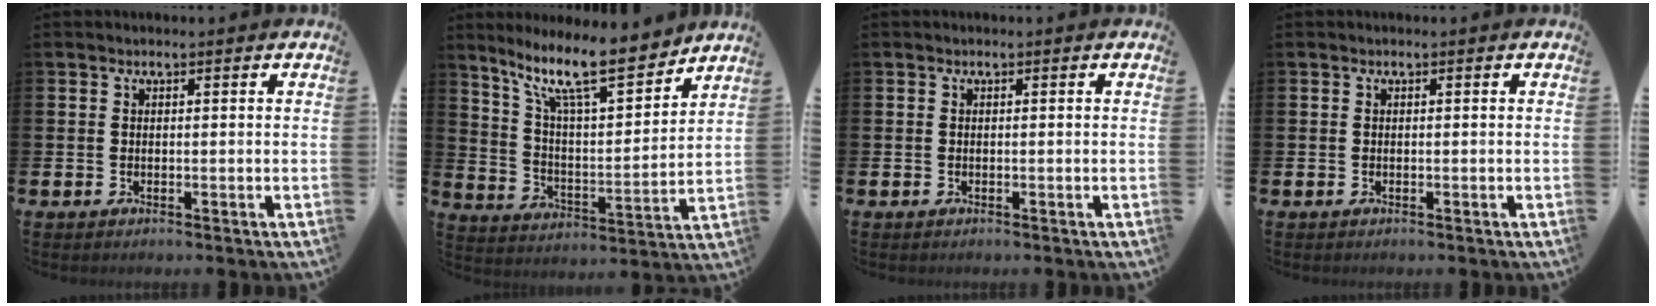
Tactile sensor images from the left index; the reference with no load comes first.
{"total": 13.0, "force": [10.5, 3.0, 7.1], "torque": [-0.150, -0.058, 0.179]}
{"total": 0.0}
{"total": 0.0}